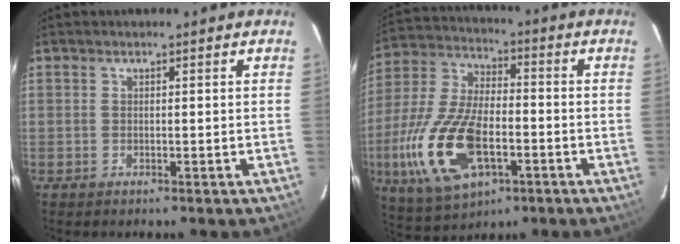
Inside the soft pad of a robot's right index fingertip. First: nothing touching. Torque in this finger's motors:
{"motor_torque": [1.40, -0.74, 1.05, 0.21]}